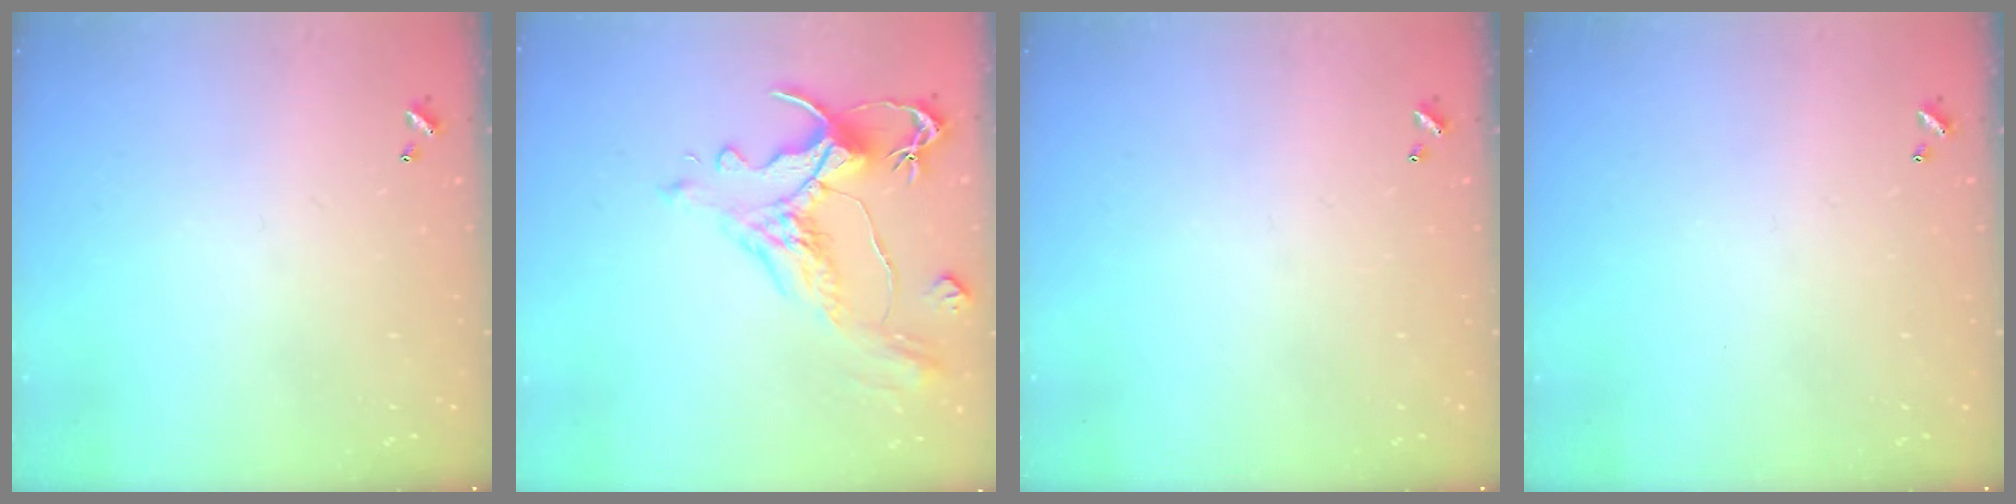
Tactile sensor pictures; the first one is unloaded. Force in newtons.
{"total": 1.6, "press": 0.3, "slide": 1.5}
{"total": 0.0}
{"total": 0.0}